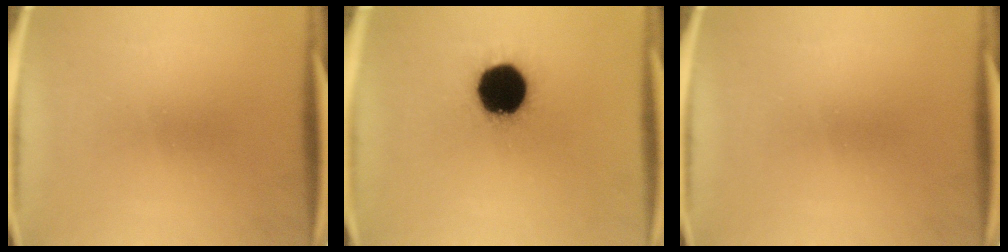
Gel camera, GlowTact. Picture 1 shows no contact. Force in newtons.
{"total": 20.0}
{"total": 0.0}